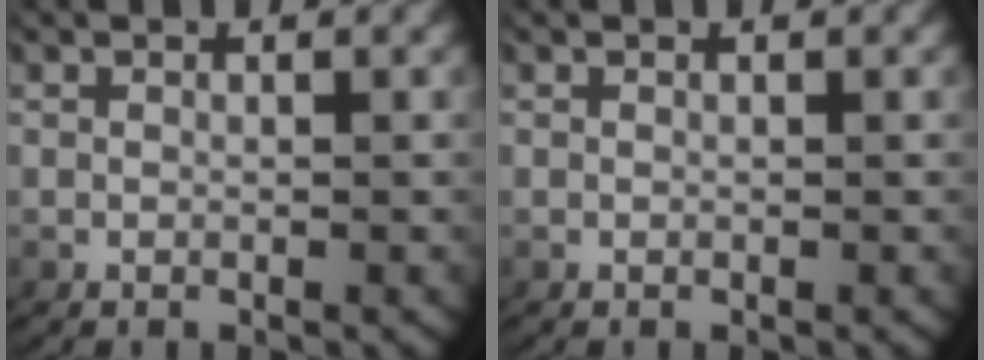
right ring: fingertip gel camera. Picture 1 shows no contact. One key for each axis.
{"total": 0.0}